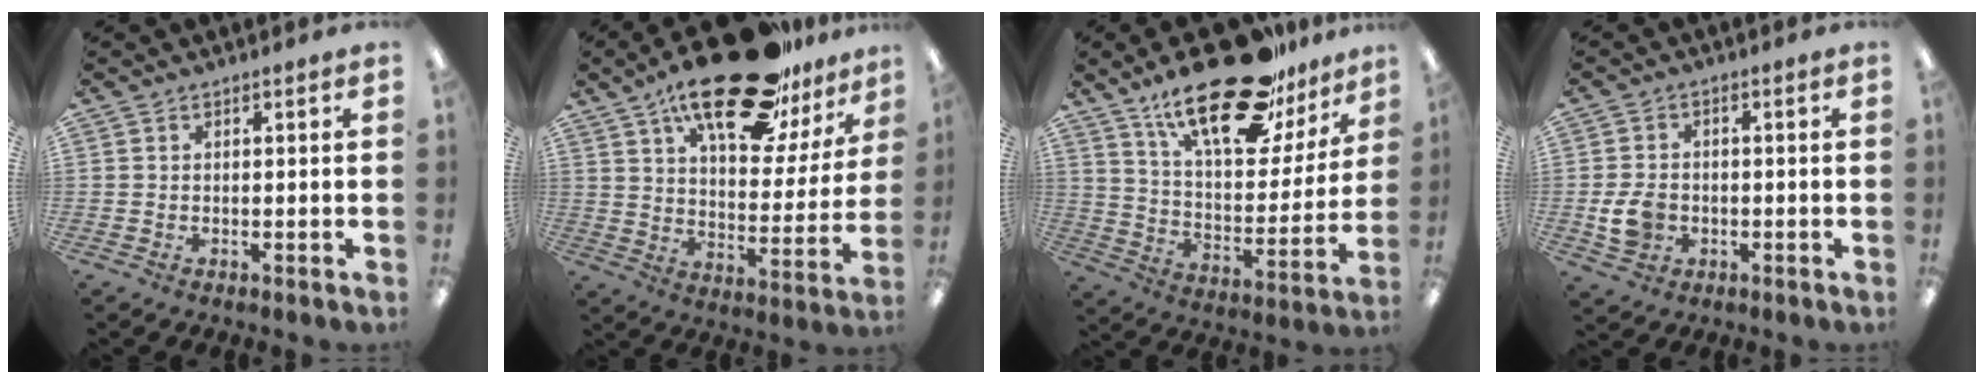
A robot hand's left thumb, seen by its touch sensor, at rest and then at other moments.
{"total": 25.4, "force": [17.7, 9.4, 15.5], "torque": [-0.242, -0.096, 0.293]}
{"total": 26.9, "force": [18.9, 10.6, 16.1], "torque": [-0.242, -0.112, 0.313]}
{"total": 6.6, "force": [-1.4, 5.2, 3.9], "torque": [-0.068, 0.002, -0.027]}